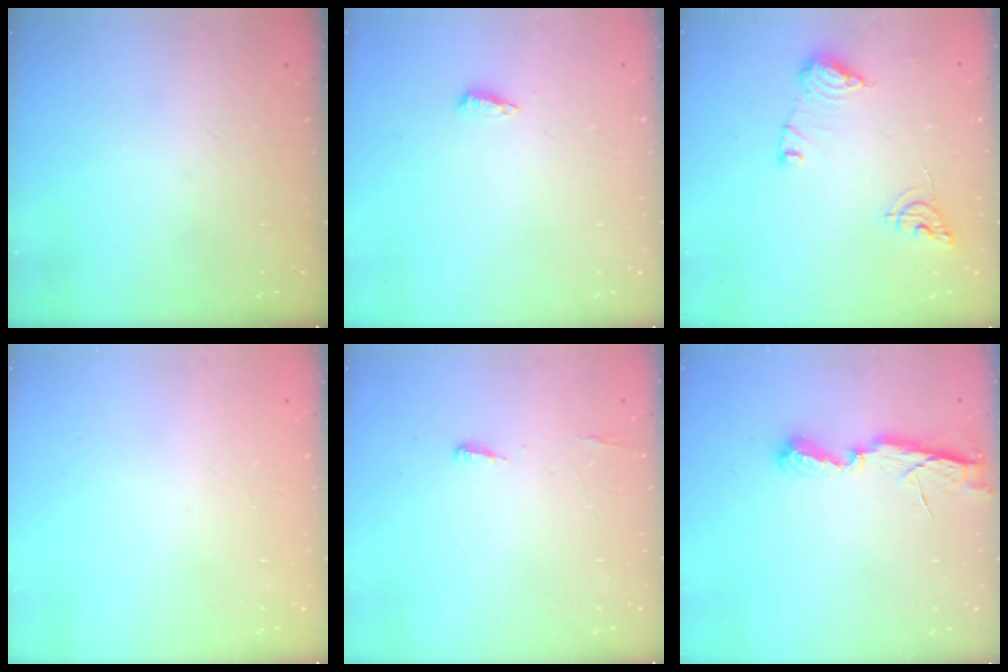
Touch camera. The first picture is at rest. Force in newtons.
{"total": 4.9, "press": 4.8, "slide": 1.2}
{"total": 10.2, "press": 10.2, "slide": 0.6}
{"total": 0.9, "press": 0.9, "slide": 0.0}
{"total": 3.7, "press": 3.5, "slide": 1.2}
{"total": 6.9, "press": 6.9, "slide": 0.1}